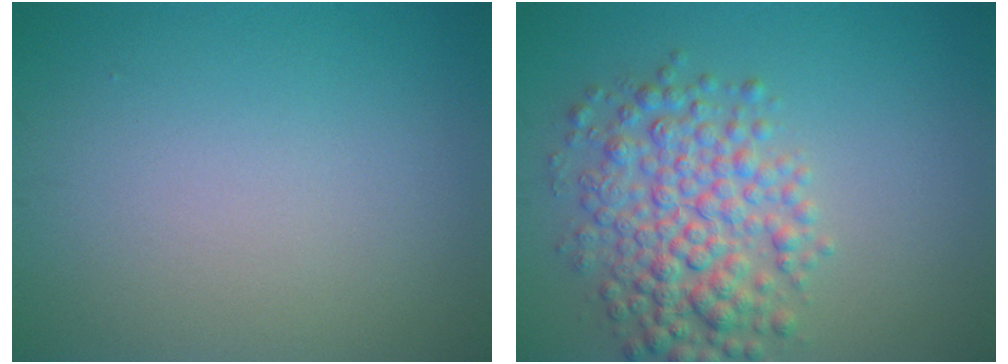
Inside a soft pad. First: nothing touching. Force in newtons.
{"total": 5.8, "press": 5.8, "slide": 0.0}